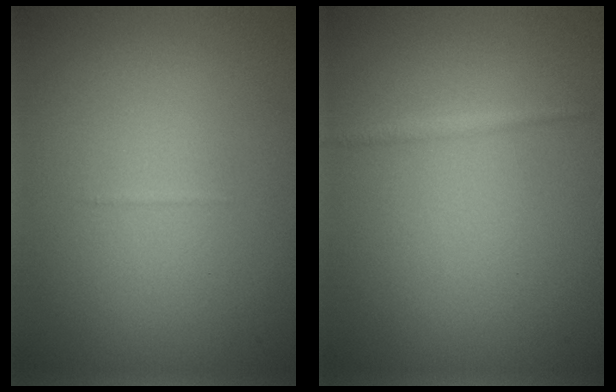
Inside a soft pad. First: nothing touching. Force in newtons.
{"total": 0.8, "press": 0.8, "slide": 0.0}